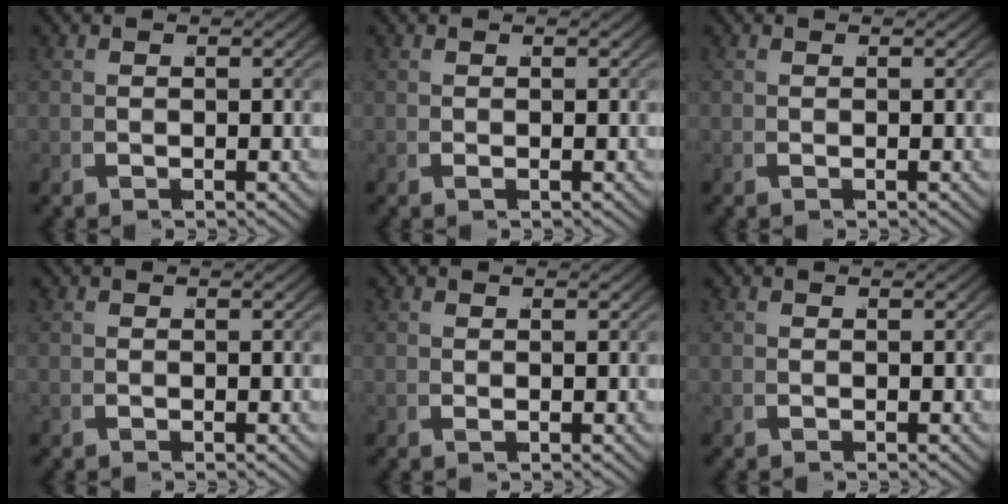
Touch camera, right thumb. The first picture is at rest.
{"total": 0.6, "force": [0.0, -0.6, -0.1], "torque": [0.005, 0.001, 0.000]}
{"total": 0.7, "force": [0.0, -0.7, -0.1], "torque": [0.006, 0.001, 0.000]}
{"total": 0.0}
{"total": 0.9, "force": [0.1, -0.9, -0.2], "torque": [0.009, 0.001, 0.005]}
{"total": 0.0}